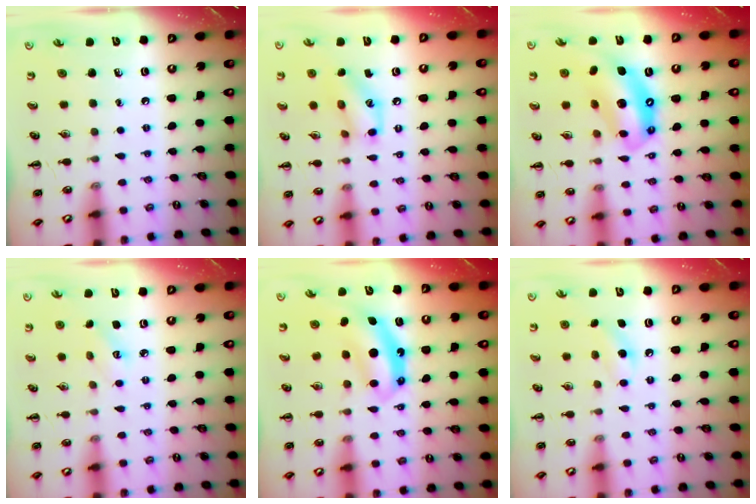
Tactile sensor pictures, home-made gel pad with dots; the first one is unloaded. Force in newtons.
{"total": 10.7, "press": 10.6, "slide": 0.6}
{"total": 13.8, "press": 13.4, "slide": 3.3}
{"total": 2.9, "press": 2.8, "slide": 0.8}
{"total": 6.9, "press": 6.8, "slide": 0.7}
{"total": 7.6, "press": 7.3, "slide": 2.0}